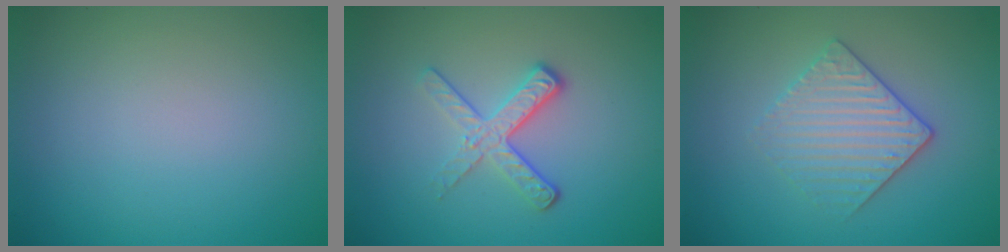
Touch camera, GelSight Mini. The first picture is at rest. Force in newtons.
{"total": 3.4, "press": 2.4, "slide": 2.4}
{"total": 3.4, "press": 3.2, "slide": 1.3}